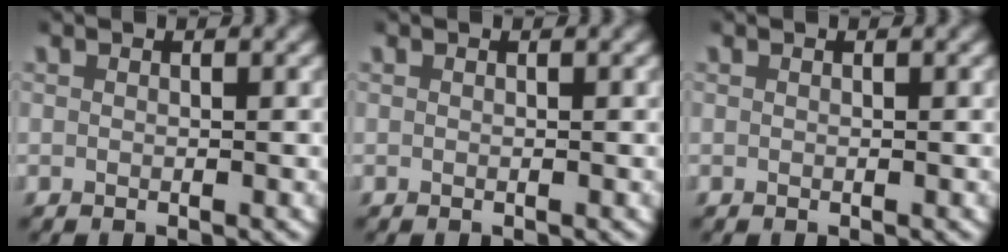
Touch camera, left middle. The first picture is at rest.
{"total": 0.0}
{"total": 0.0}